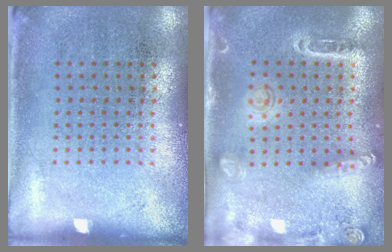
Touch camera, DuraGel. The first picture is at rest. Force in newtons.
{"total": 1.6, "press": 1.5, "slide": 0.4}